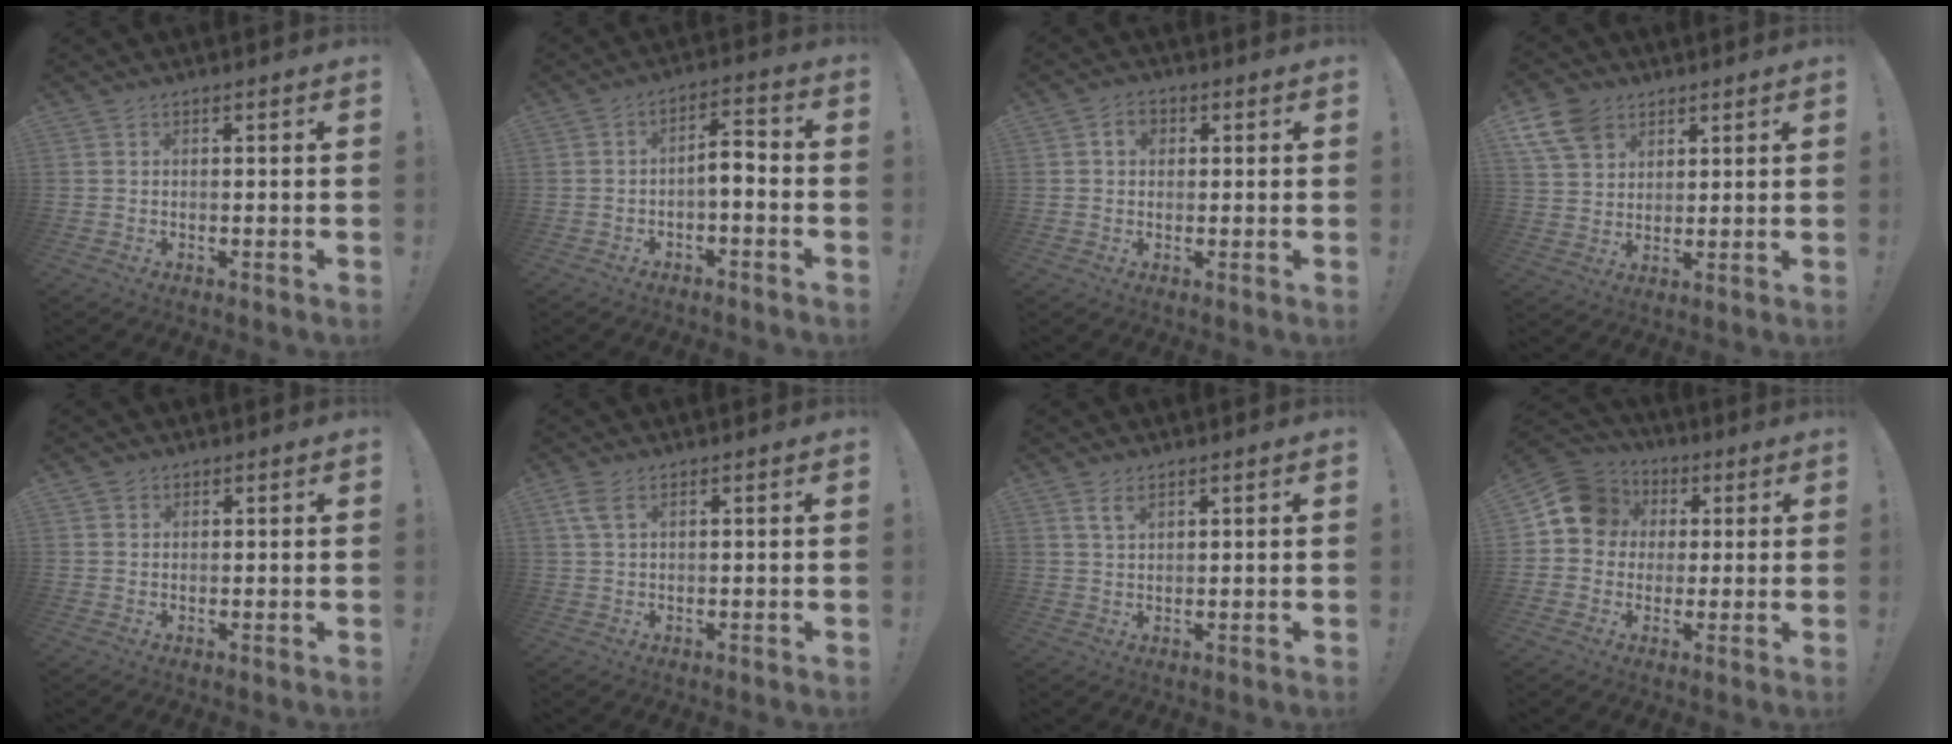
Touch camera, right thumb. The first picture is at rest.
{"total": 5.6, "force": [-2.3, 2.2, 4.6], "torque": [-0.074, 0.012, -0.041]}
{"total": 3.9, "force": [1.0, 2.9, 2.4], "torque": [-0.032, 0.001, 0.017]}
{"total": 10.7, "force": [6.0, 7.6, 4.5], "torque": [-0.089, -0.024, 0.118]}
{"total": 1.4, "force": [0.8, 1.1, 0.1], "torque": [0.000, 0.001, 0.014]}
{"total": 3.6, "force": [1.5, 1.5, 2.9], "torque": [-0.067, 0.005, 0.029]}
{"total": 3.2, "force": [2.0, 1.3, 2.2], "torque": [-0.036, -0.006, 0.035]}
{"total": 11.8, "force": [2.5, 10.6, 4.5], "torque": [-0.058, 0.005, 0.056]}